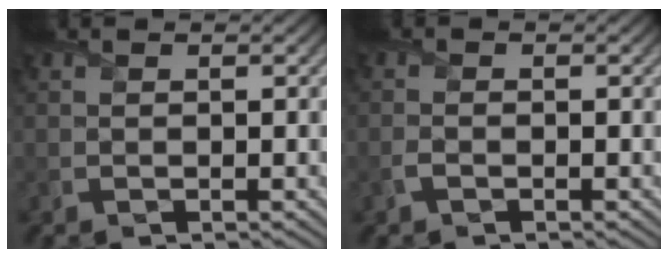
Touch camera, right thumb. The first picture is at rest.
{"total": 1.1, "force": [-0.7, 0.5, 0.7], "torque": [-0.019, 0.000, -0.015]}